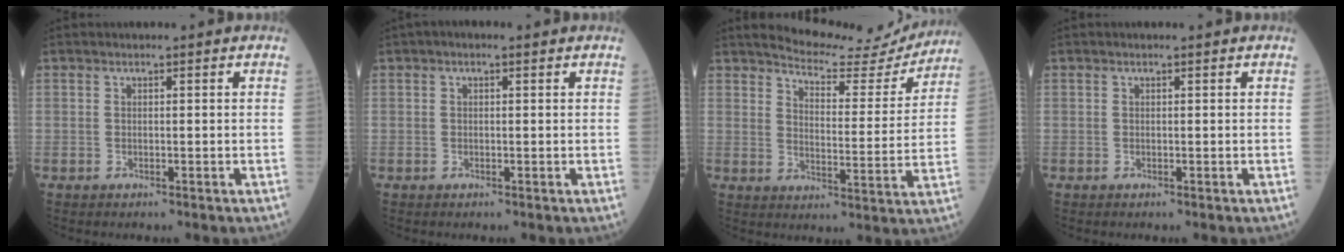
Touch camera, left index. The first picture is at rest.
{"total": 1.2, "force": [0.5, 0.5, 0.9], "torque": [-0.019, 0.008, 0.004]}
{"total": 14.1, "force": [13.7, 2.2, 2.5], "torque": [-0.031, -0.037, 0.169]}
{"total": 0.0}